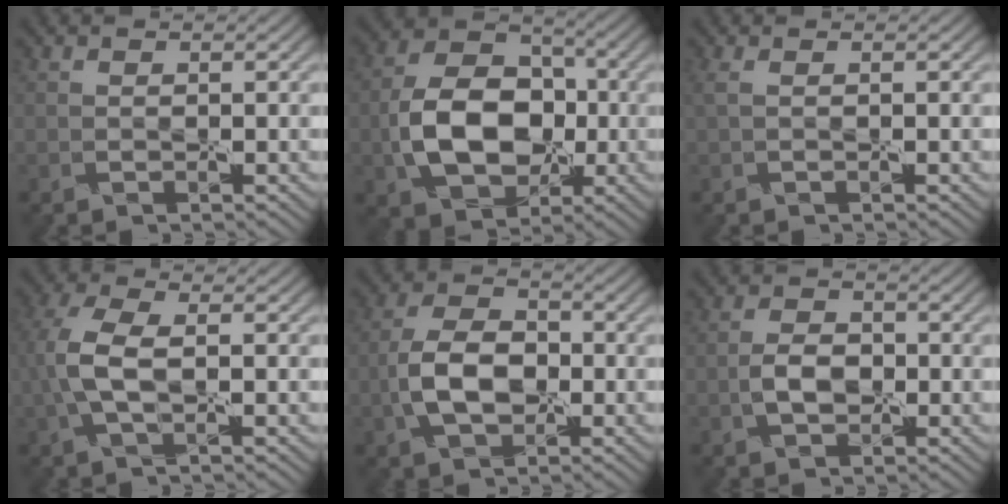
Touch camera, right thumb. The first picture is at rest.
{"total": 9.6, "force": [-1.4, 7.2, 6.2], "torque": [-0.124, 0.006, -0.030]}
{"total": 1.1, "force": [0.4, -0.1, 1.0], "torque": [-0.027, 0.005, 0.002]}
{"total": 4.9, "force": [-0.4, 2.1, 4.4], "torque": [-0.120, 0.017, -0.015]}
{"total": 6.6, "force": [-1.5, 4.1, 4.9], "torque": [-0.100, 0.010, -0.037]}
{"total": 2.7, "force": [-0.8, 1.7, 1.9], "torque": [-0.034, 0.008, -0.021]}